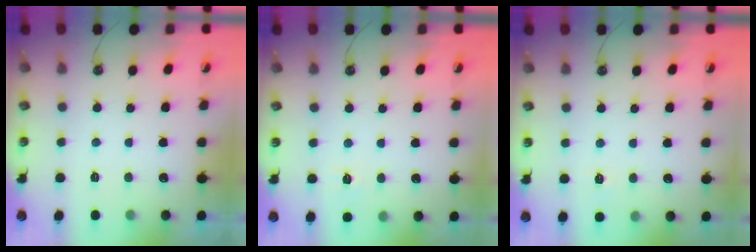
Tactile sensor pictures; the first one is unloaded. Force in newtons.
{"total": 4.8, "press": 4.8, "slide": 0.6}
{"total": 2.7, "press": 2.7, "slide": 0.4}